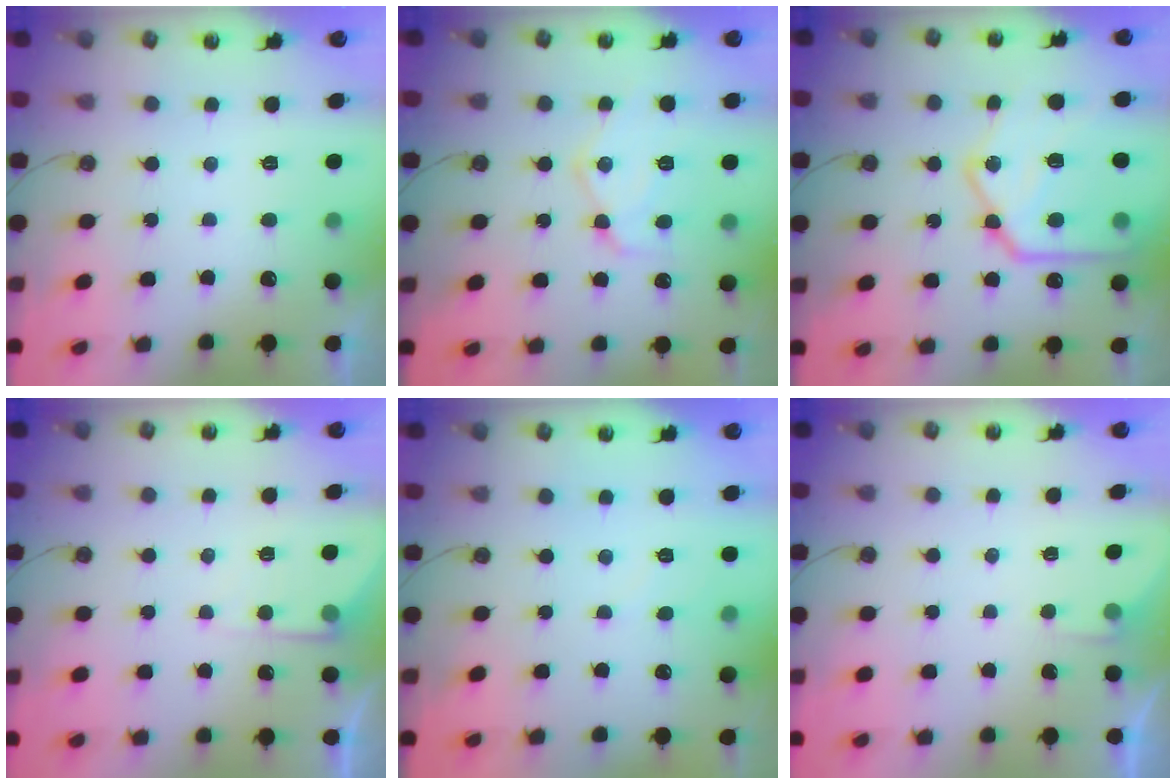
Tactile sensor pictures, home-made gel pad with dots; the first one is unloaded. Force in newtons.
{"total": 14.7, "press": 14.7, "slide": 1.0}
{"total": 25.2, "press": 25.0, "slide": 2.8}
{"total": 4.5, "press": 4.4, "slide": 0.6}
{"total": 3.5, "press": 3.5, "slide": 0.5}
{"total": 2.0, "press": 2.0, "slide": 0.4}